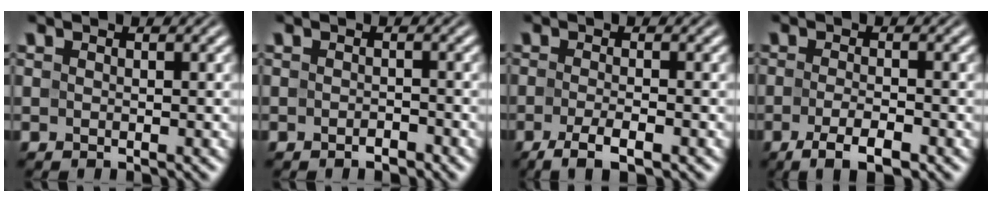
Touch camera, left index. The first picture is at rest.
{"total": 1.0, "force": [-0.7, 0.4, 0.6], "torque": [-0.010, 0.001, -0.012]}
{"total": 3.6, "force": [-1.8, 0.9, 2.9], "torque": [-0.054, -0.005, -0.037]}
{"total": 3.8, "force": [-1.9, 1.0, 3.1], "torque": [-0.059, -0.003, -0.036]}